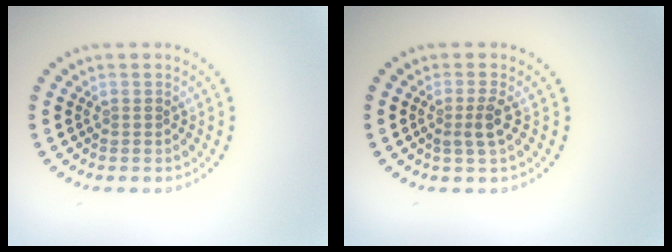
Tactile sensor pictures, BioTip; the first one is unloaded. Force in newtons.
{"total": 1.8, "press": 1.5, "slide": 1.0}